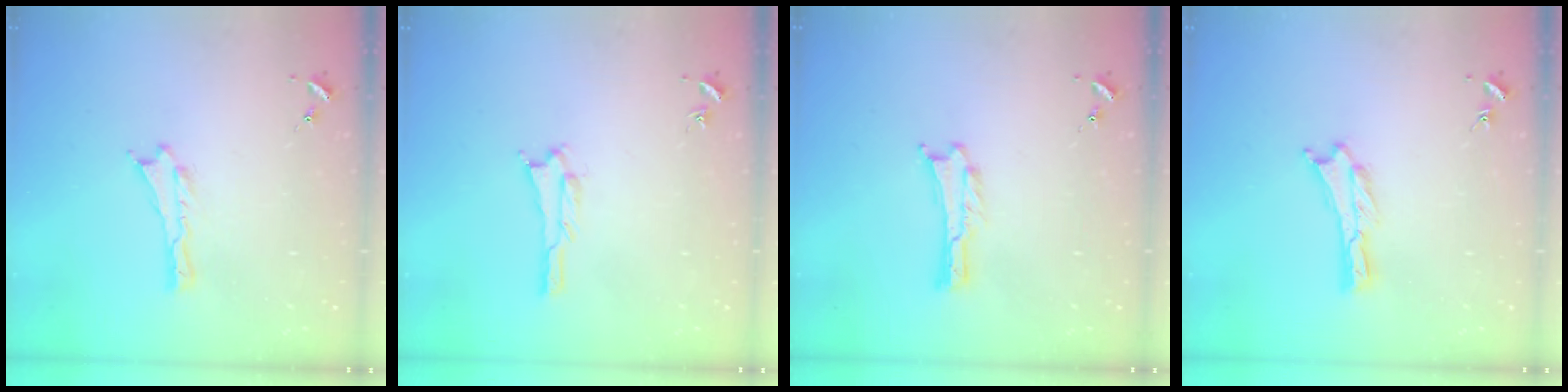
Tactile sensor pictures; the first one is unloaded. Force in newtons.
{"total": 1.1, "press": 1.1, "slide": 0.1}
{"total": 0.0}
{"total": 0.0}